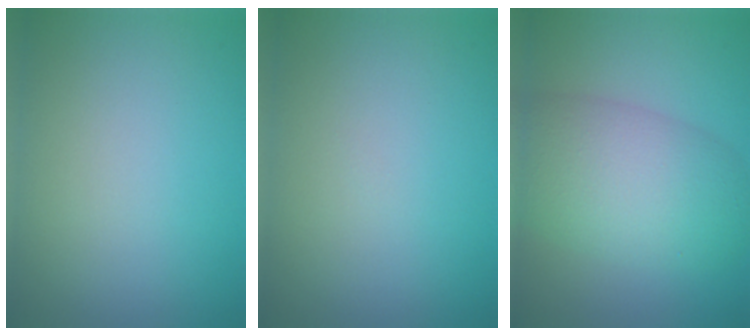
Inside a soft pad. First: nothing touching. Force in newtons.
{"total": 0.0}
{"total": 7.7, "press": 7.7, "slide": 0.3}